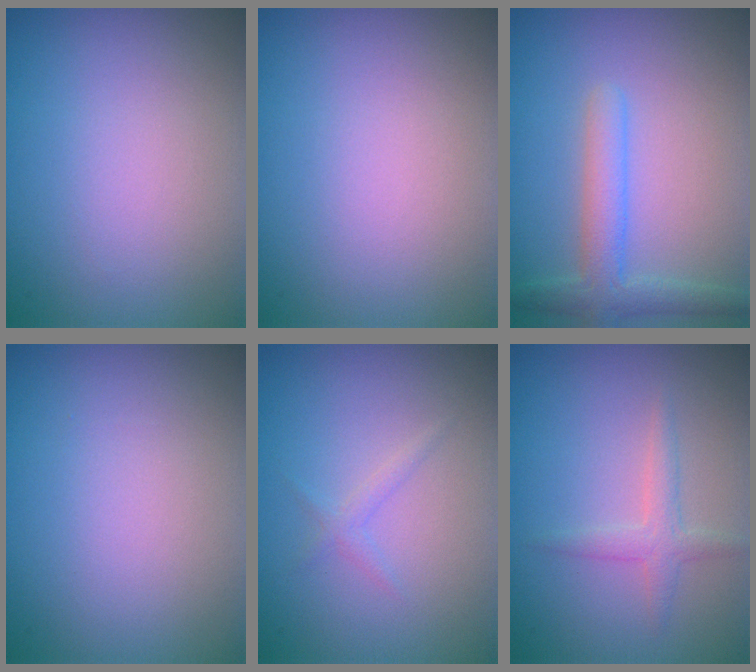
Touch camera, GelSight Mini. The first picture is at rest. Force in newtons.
{"total": 0.0}
{"total": 3.0, "press": 3.0, "slide": 0.2}
{"total": 0.0}
{"total": 0.9, "press": 0.9, "slide": 0.0}
{"total": 1.7, "press": 1.7, "slide": 0.1}